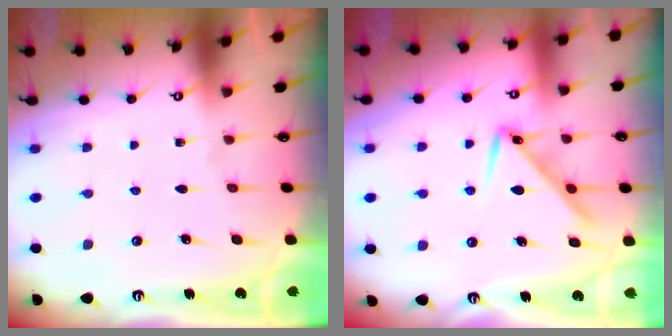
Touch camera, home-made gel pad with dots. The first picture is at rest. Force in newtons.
{"total": 10.3, "press": 10.3, "slide": 0.4}